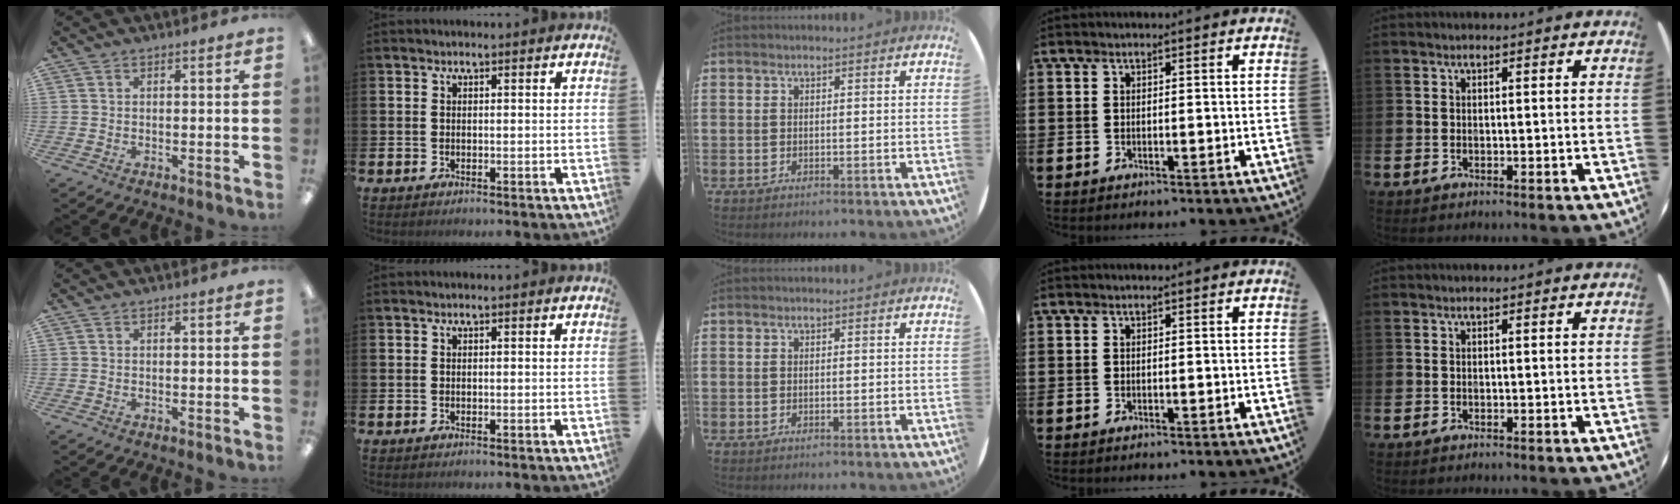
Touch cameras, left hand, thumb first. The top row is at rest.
{}